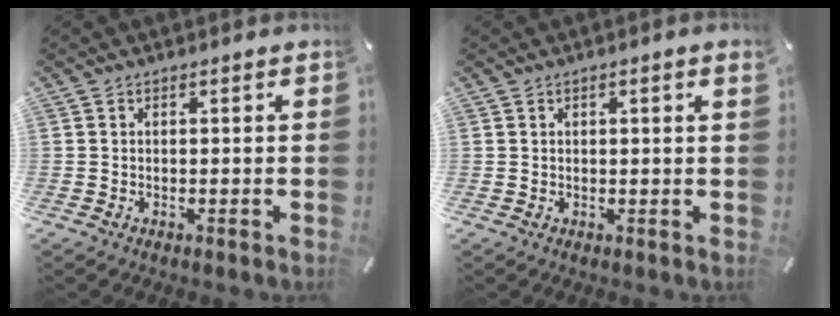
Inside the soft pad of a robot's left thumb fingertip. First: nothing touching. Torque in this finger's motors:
{"motor_torque": [0.44, -0.80, 0.00, -0.22, -0.08]}